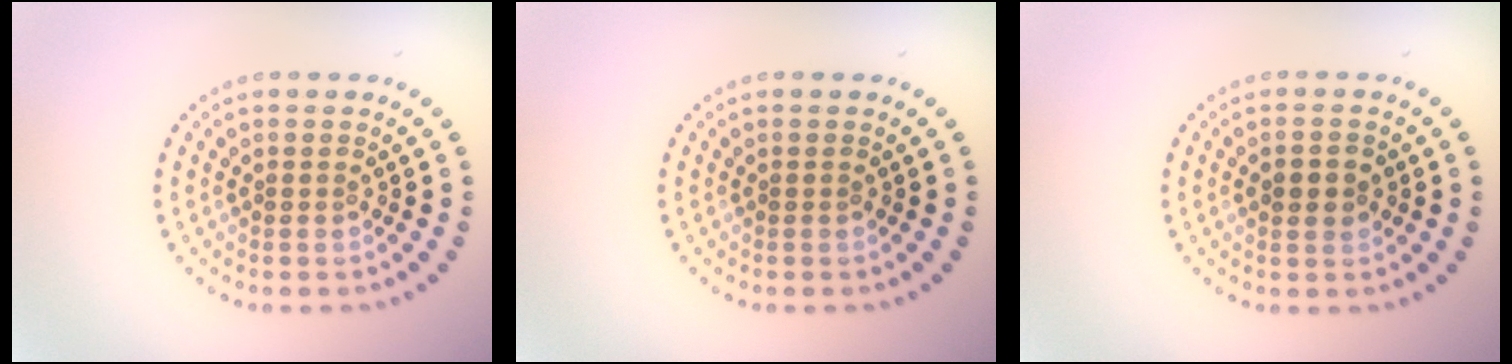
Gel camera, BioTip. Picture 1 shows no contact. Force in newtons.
{"total": 0.0}
{"total": 2.6, "press": 2.5, "slide": 0.1}